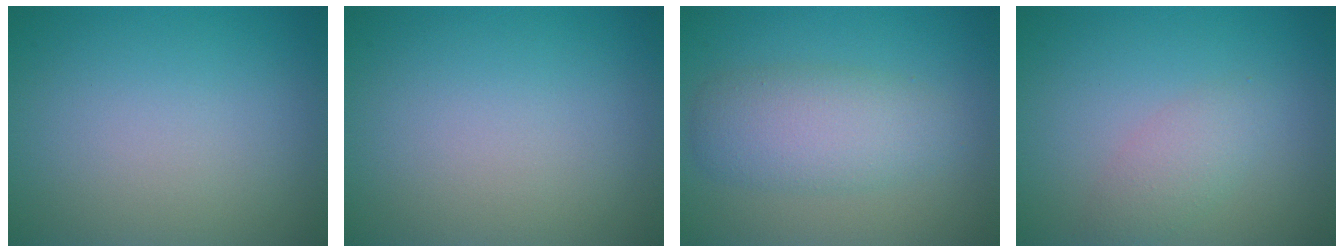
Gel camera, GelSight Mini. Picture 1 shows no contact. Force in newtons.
{"total": 0.0}
{"total": 4.6, "press": 4.6, "slide": 0.1}
{"total": 2.1, "press": 2.1, "slide": 0.0}